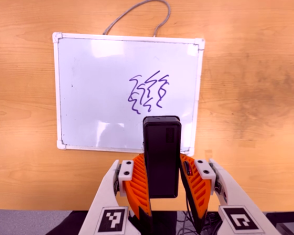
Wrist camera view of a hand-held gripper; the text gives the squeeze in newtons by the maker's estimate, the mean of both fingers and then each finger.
{"total": 4.5, "left": 3.4, "right": 5.6}